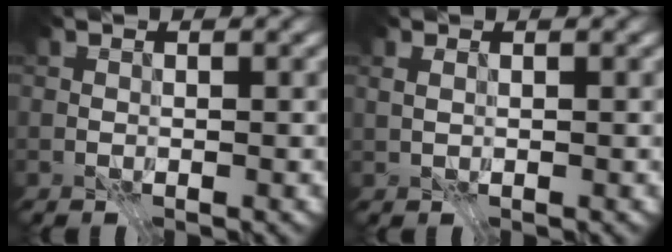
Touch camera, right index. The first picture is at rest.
{"total": 0.8, "force": [0.3, 0.3, 0.7], "torque": [-0.016, 0.002, 0.008]}